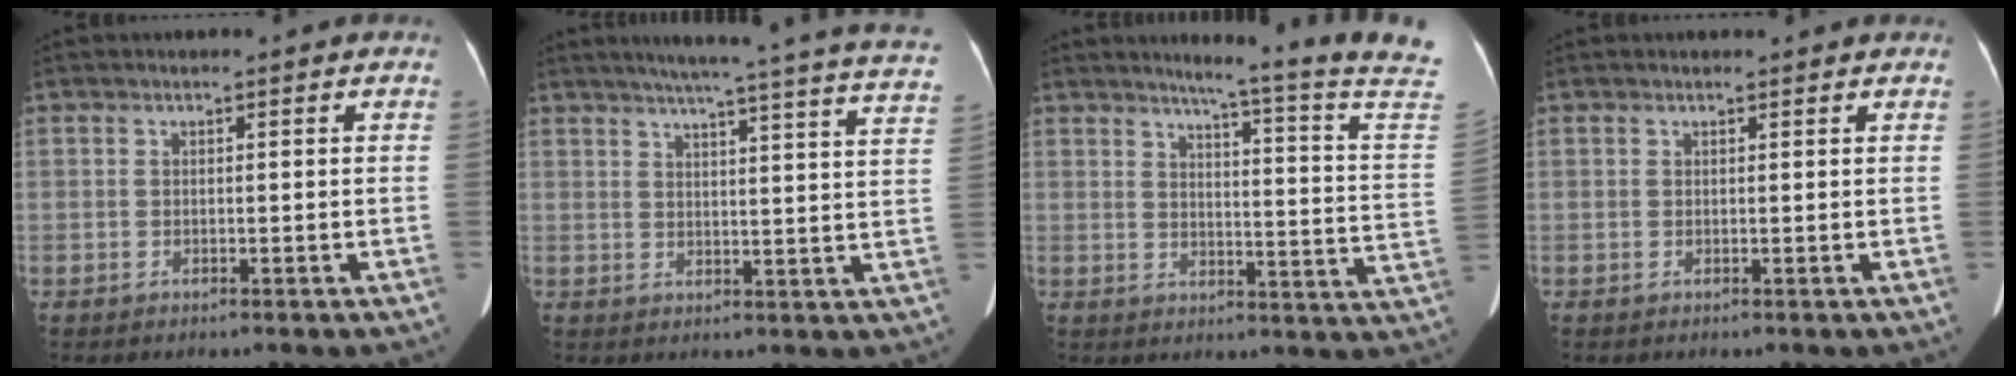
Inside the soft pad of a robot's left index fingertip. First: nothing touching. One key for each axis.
{"total": 25.2, "fx": 22.5, "fy": -0.4, "fz": 11.4, "tx": -0.169, "ty": -0.050, "tz": 0.260}
{"total": 16.7, "fx": 14.6, "fy": -3.4, "fz": 7.4, "tx": -0.109, "ty": -0.099, "tz": 0.162}
{"total": 1.1, "fx": 1.0, "fy": 0.2, "fz": 0.2, "tx": -0.011, "ty": 0.006, "tz": 0.014}